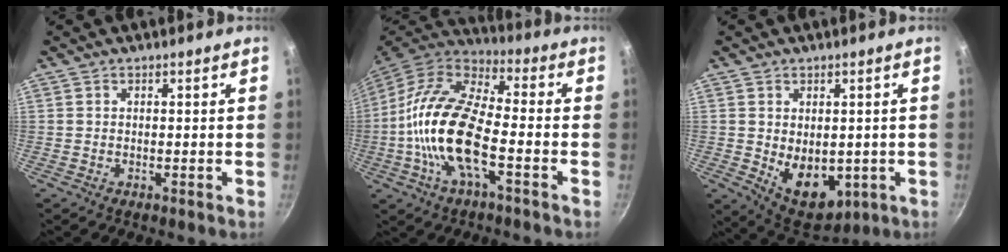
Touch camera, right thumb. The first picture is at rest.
{"total": 18.0, "force": [-4.0, 7.4, 15.9], "torque": [-0.302, 0.034, -0.093]}
{"total": 10.3, "force": [-1.0, 7.0, 7.5], "torque": [-0.086, -0.018, 0.009]}